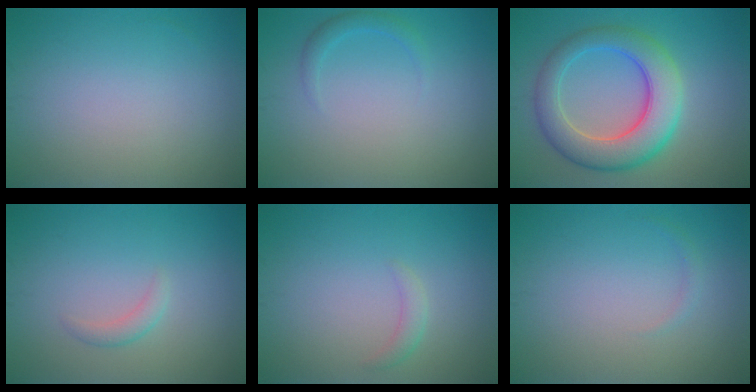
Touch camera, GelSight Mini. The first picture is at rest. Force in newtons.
{"total": 1.3, "press": 1.3, "slide": 0.1}
{"total": 7.7, "press": 7.7, "slide": 0.4}
{"total": 1.2, "press": 1.2, "slide": 0.0}
{"total": 1.1, "press": 1.1, "slide": 0.0}
{"total": 0.6, "press": 0.6, "slide": 0.0}